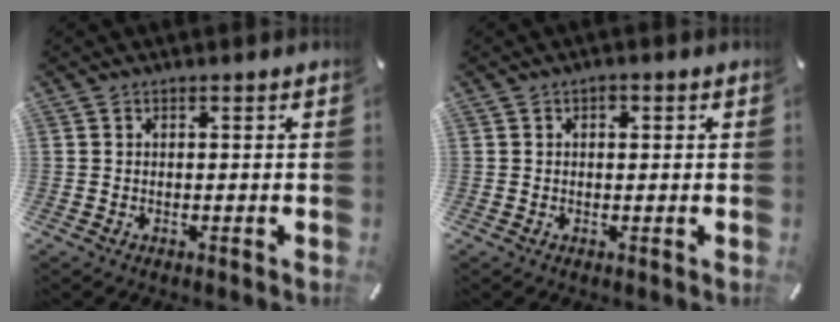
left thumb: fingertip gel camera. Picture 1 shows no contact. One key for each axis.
{"total": 1.2, "fx": 0.3, "fy": 0.9, "fz": 0.8, "tx": -0.017, "ty": 0.007, "tz": 0.004}